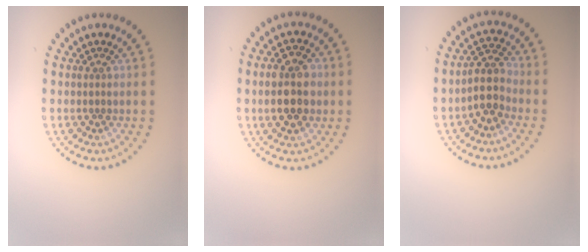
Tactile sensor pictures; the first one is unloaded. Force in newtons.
{"total": 5.0, "press": 5.0, "slide": 0.3}
{"total": 3.0, "press": 2.6, "slide": 1.4}